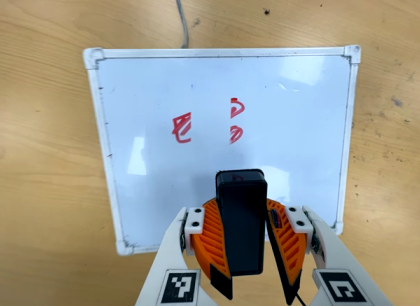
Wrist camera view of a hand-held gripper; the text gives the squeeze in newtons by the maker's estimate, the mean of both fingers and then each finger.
{"total": 10.6, "left": 10.1, "right": 11.1}